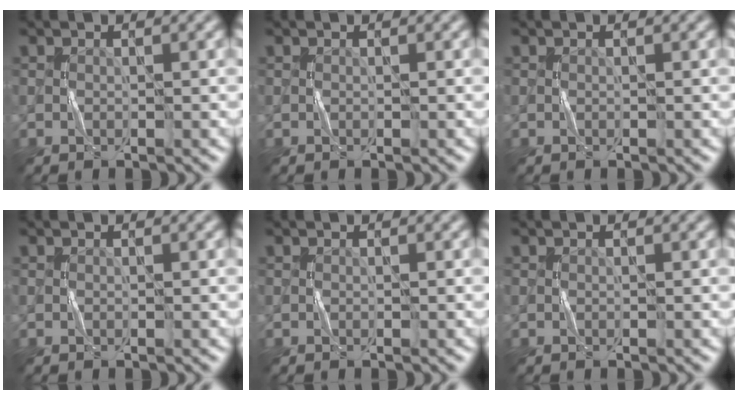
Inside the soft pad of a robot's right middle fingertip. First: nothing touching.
{"total": 0.0}
{"total": 0.0}
{"total": 0.0}
{"total": 0.0}
{"total": 0.0}